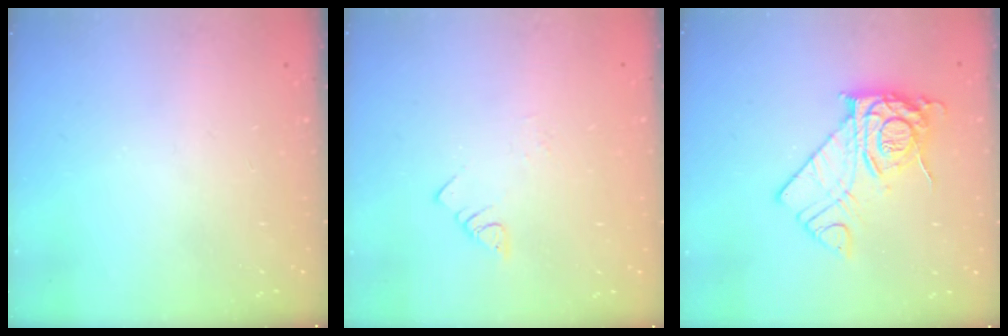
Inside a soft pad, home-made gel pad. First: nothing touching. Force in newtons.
{"total": 2.5, "press": 2.5, "slide": 0.4}
{"total": 11.5, "press": 11.5, "slide": 1.2}